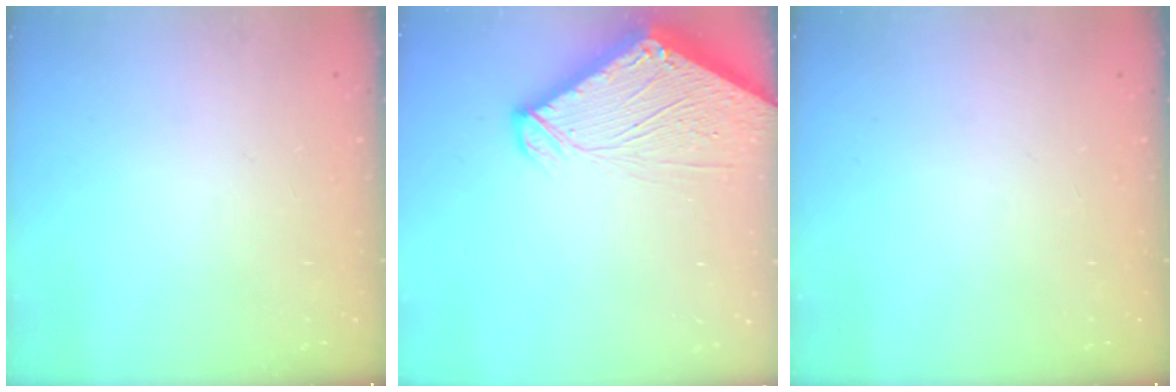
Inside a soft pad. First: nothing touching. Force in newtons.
{"total": 9.2, "press": 9.1, "slide": 1.0}
{"total": 0.0}